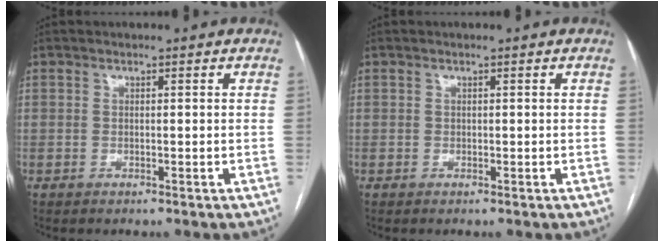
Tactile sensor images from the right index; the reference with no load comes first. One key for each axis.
{"total": 0.0}